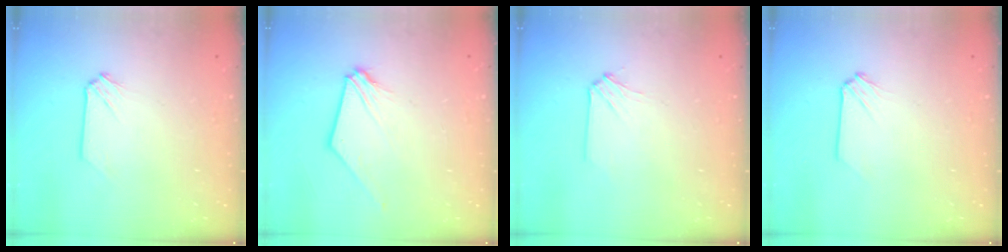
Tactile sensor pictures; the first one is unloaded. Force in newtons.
{"total": 2.1, "press": 2.1, "slide": 0.6}
{"total": 1.7, "press": 1.6, "slide": 0.3}
{"total": 0.0}